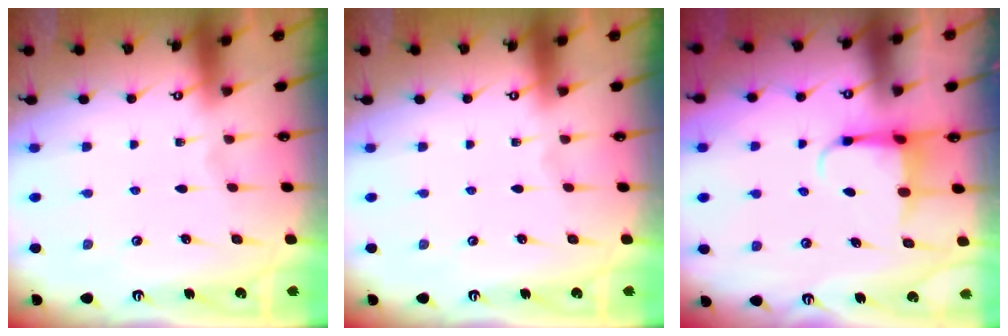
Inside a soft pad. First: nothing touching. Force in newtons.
{"total": 0.0}
{"total": 4.3, "press": 4.3, "slide": 0.5}